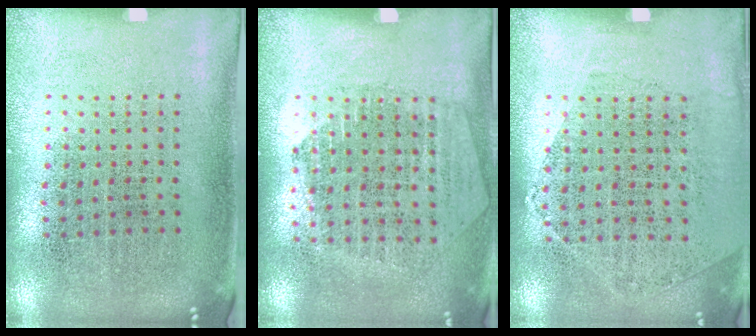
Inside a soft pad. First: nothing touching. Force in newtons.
{"total": 1.3, "press": 1.1, "slide": 0.5}
{"total": 1.1, "press": 0.9, "slide": 0.7}